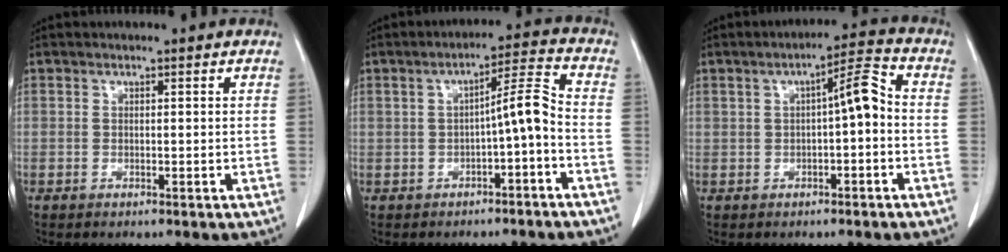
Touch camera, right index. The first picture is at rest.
{"total": 5.6, "force": [-1.3, 0.7, 5.5], "torque": [-0.082, 0.025, -0.016]}
{"total": 5.6, "force": [0.1, 1.2, 5.5], "torque": [-0.083, 0.025, -0.001]}